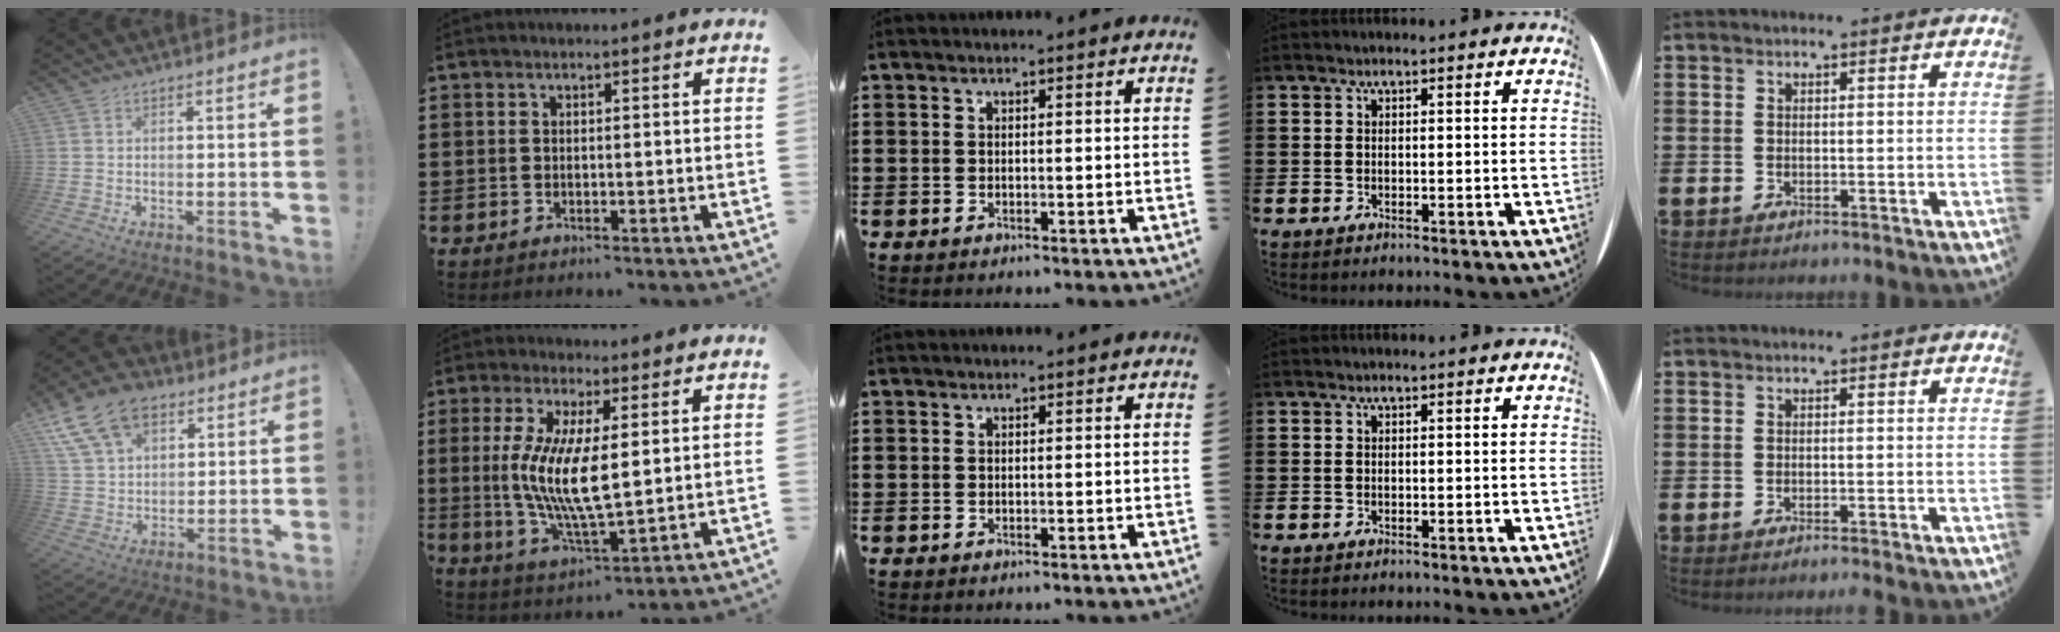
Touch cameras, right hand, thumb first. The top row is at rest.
{"thumb": {"total": 15.6, "force": [8.2, 10.2, 8.5], "torque": [-0.156, -0.037, 0.156]}, "index": {"total": 9.9, "force": [1.0, 3.2, 9.2], "torque": [-0.195, -0.005, 0.017]}, "little": {"total": 0.6, "force": [-0.6, -0.1, 0.3], "torque": [-0.002, -0.002, -0.011]}}